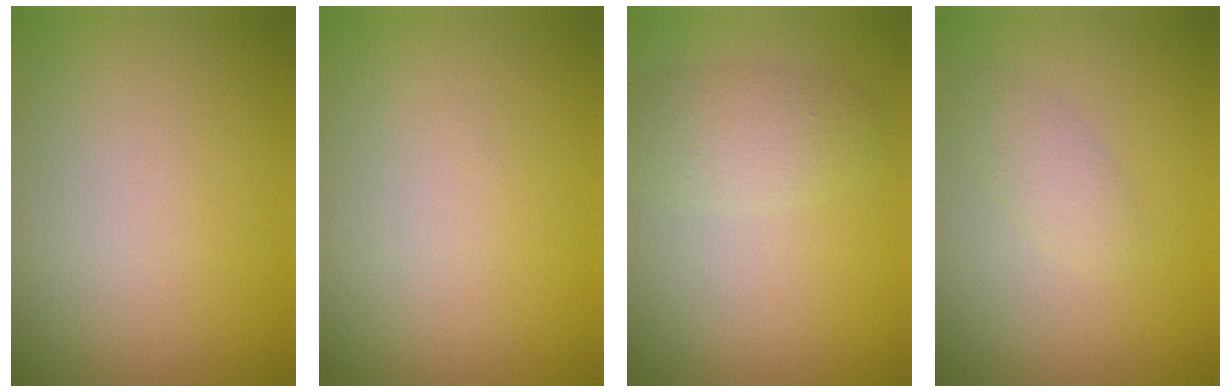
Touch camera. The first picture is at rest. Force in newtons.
{"total": 0.0}
{"total": 2.7, "press": 2.7, "slide": 0.1}
{"total": 1.5, "press": 1.5, "slide": 0.0}